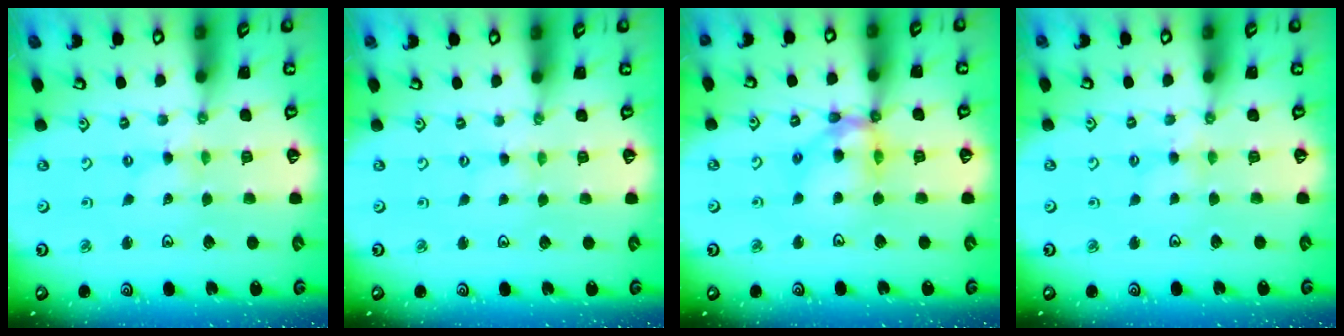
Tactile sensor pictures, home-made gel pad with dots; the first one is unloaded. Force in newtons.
{"total": 0.0}
{"total": 13.5, "press": 13.5, "slide": 1.2}
{"total": 2.4, "press": 2.4, "slide": 0.4}